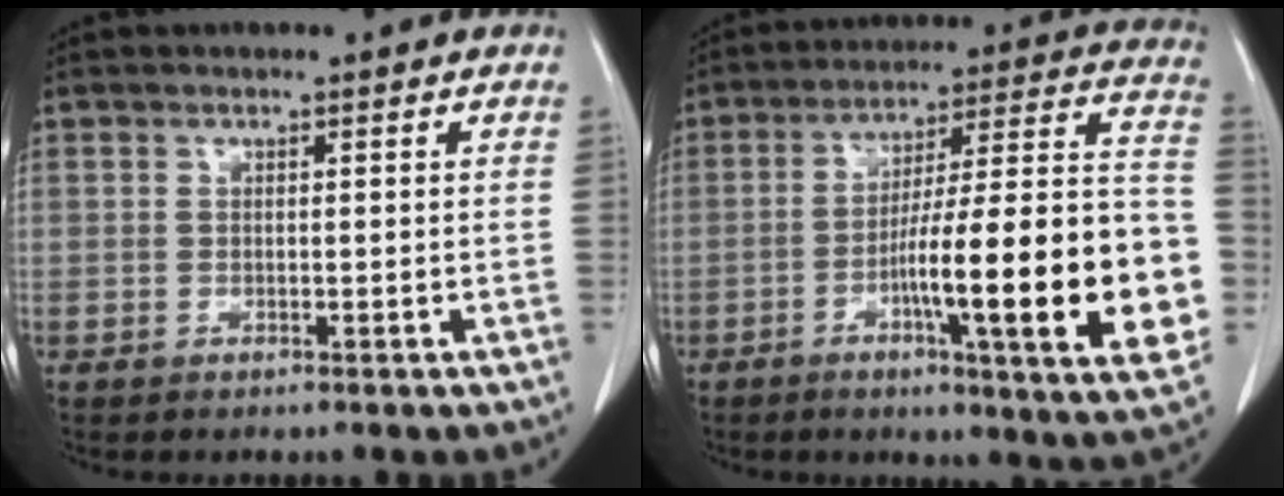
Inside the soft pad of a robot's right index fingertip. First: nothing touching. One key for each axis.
{"total": 23.7, "fx": -5.9, "fy": 1.8, "fz": 22.9, "tx": -0.278, "ty": 0.008, "tz": -0.086}